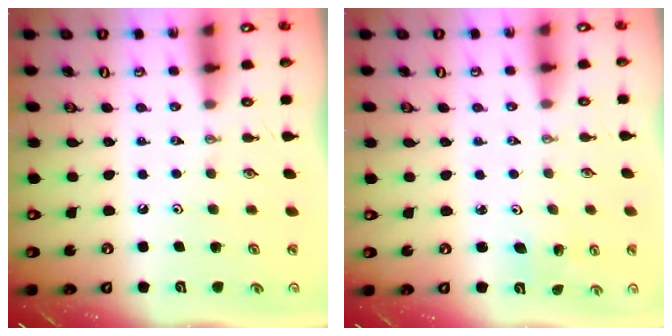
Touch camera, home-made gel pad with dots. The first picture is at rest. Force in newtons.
{"total": 2.0, "press": 2.0, "slide": 0.1}